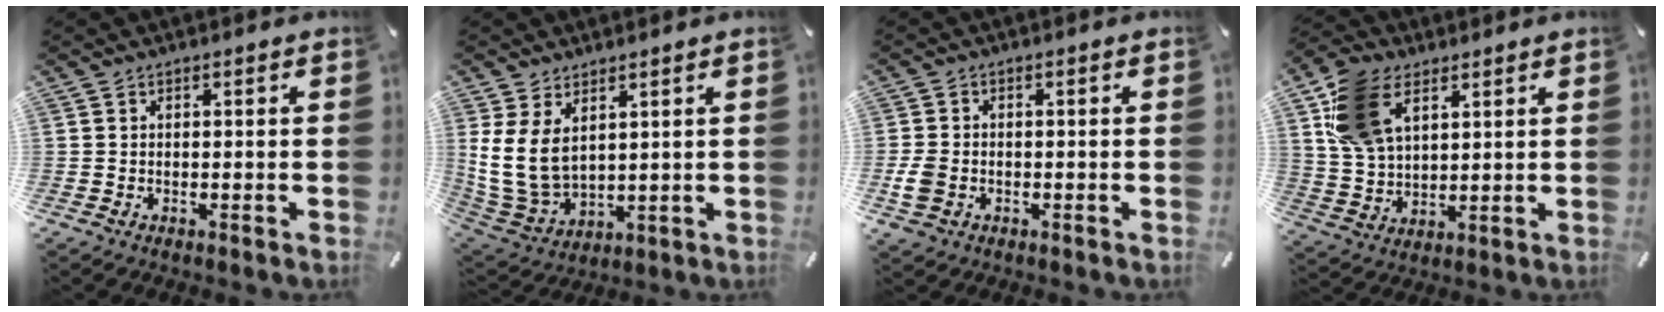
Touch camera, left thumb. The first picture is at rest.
{"total": 10.1, "force": [3.7, 6.8, 6.5], "torque": [-0.154, -0.018, 0.070]}
{"total": 5.3, "force": [-1.4, 4.3, 2.8], "torque": [-0.065, 0.005, -0.025]}
{"total": 12.6, "force": [5.9, 8.2, 7.6], "torque": [-0.190, -0.004, 0.111]}